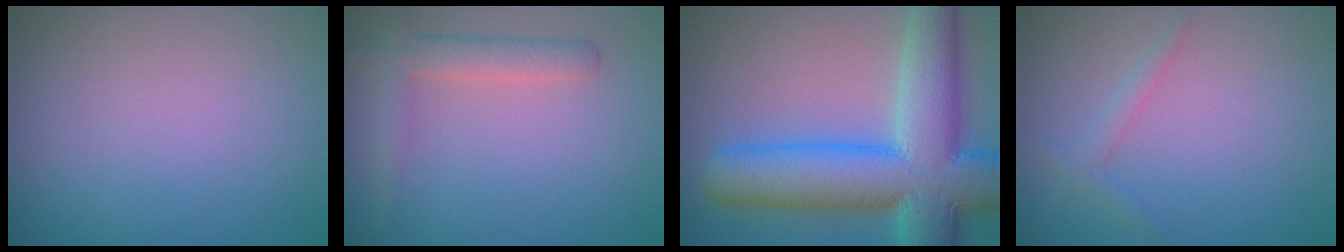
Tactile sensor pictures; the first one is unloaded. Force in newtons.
{"total": 2.9, "press": 2.9, "slide": 0.2}
{"total": 12.5, "press": 12.5, "slide": 0.5}
{"total": 1.2, "press": 1.2, "slide": 0.1}